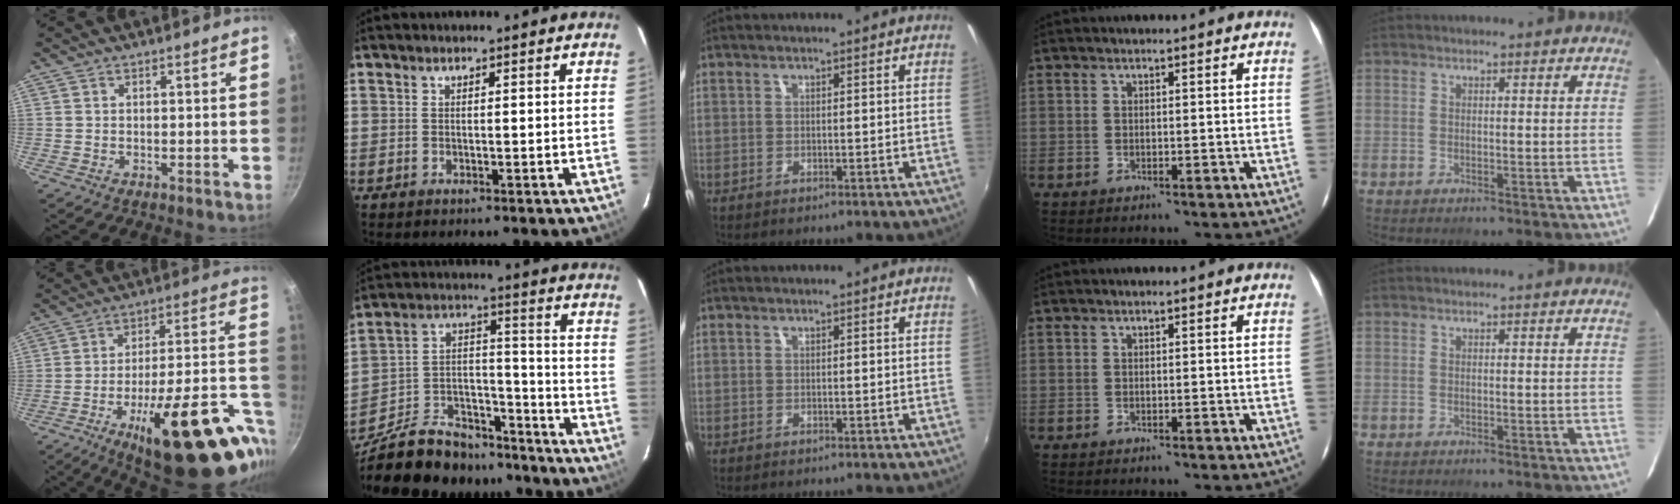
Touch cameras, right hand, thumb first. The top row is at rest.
{"thumb": {"total": 29.0, "force": [-10.4, 9.6, 25.3], "torque": [-0.315, 0.023, -0.142]}, "index": {"total": 26.6, "force": [-21.1, 11.8, 11.3], "torque": [-0.235, 0.034, -0.311]}}